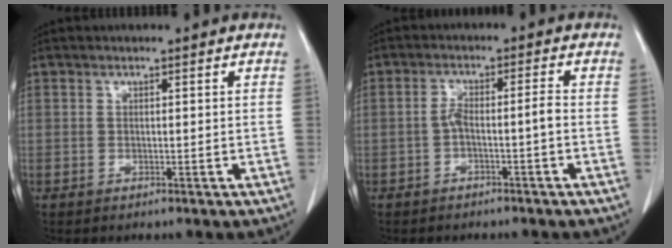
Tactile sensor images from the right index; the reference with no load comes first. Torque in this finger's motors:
{"motor_torque": [0.35, -0.13, 0.00, 0.05]}